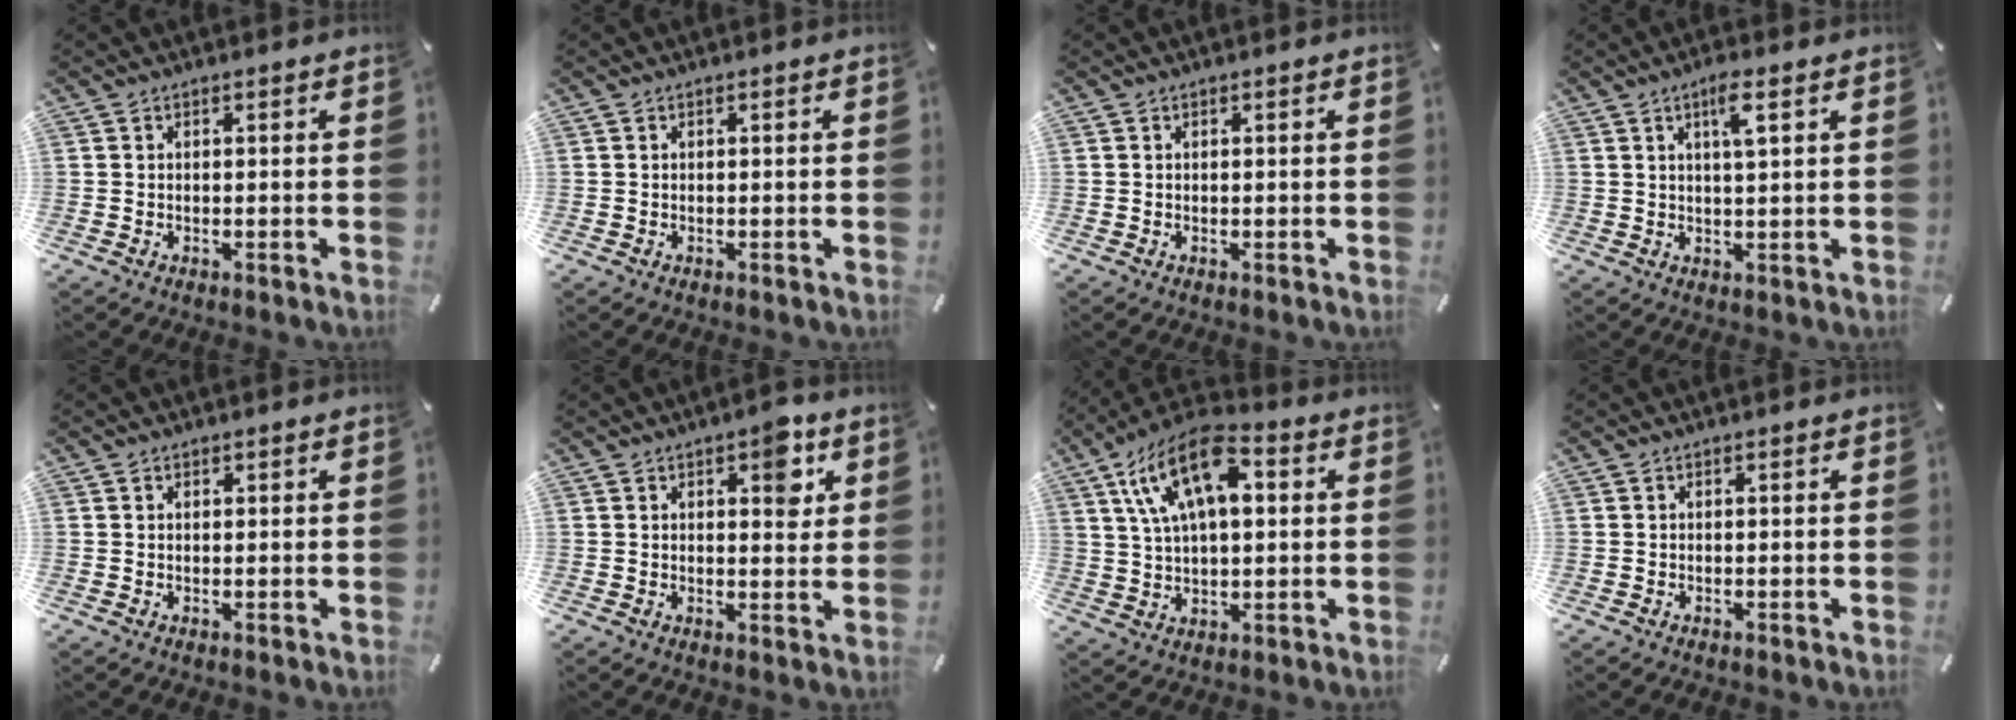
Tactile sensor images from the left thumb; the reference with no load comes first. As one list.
[{"total": 0.0}, {"total": 0.0}, {"total": 5.0, "force": [2.3, 0.7, 4.3], "torque": [-0.083, 0.001, 0.035]}, {"total": 0.6, "force": [0.3, 0.4, 0.2], "torque": [-0.002, 0.002, 0.006]}, {"total": 6.6, "force": [3.0, 3.4, 4.8], "torque": [-0.037, -0.018, 0.040]}, {"total": 16.1, "force": [6.1, 8.3, 12.3], "torque": [-0.248, -0.007, 0.106]}, {"total": 0.0}]